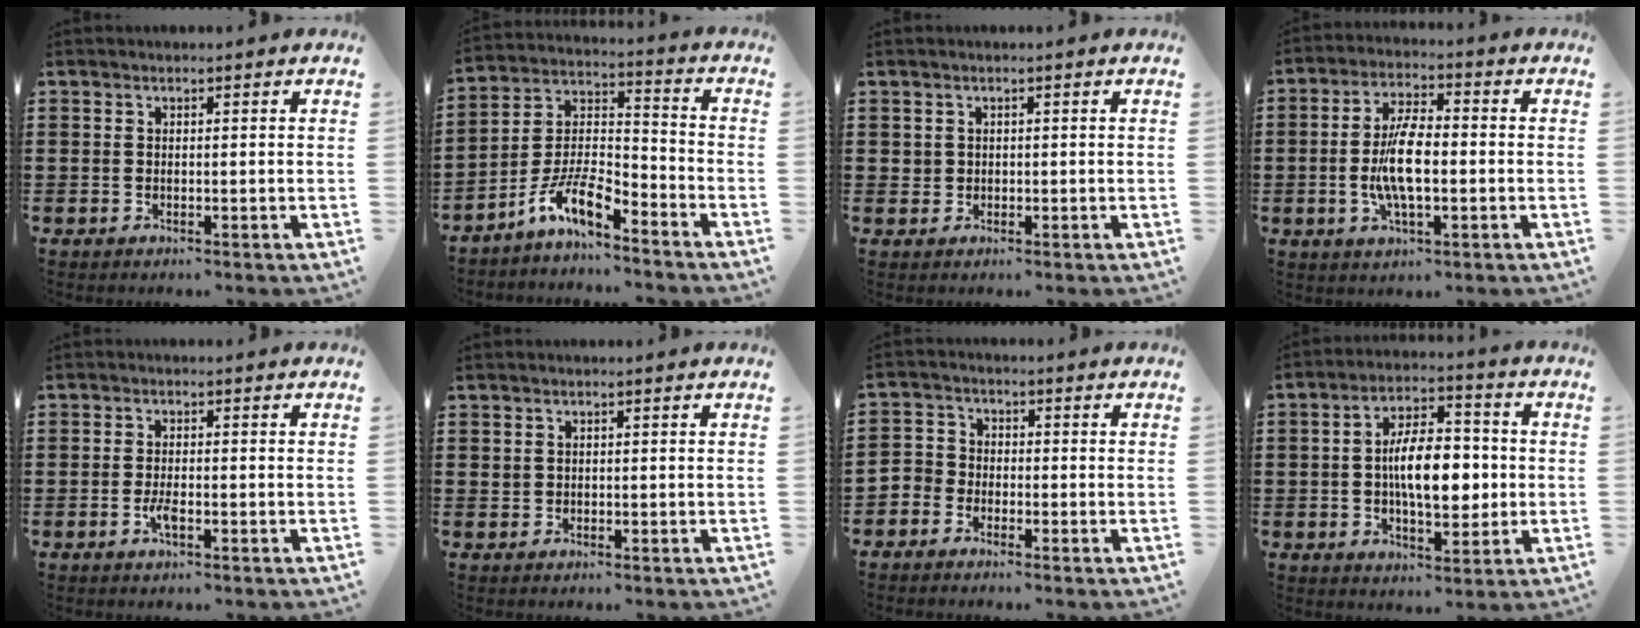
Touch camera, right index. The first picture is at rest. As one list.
[{"total": 9.0, "force": [-6.8, 2.8, 5.3], "torque": [-0.116, 0.004, -0.133]}, {"total": 1.1, "force": [0.5, 1.0, 0.2], "torque": [-0.004, 0.006, 0.009]}, {"total": 8.7, "force": [-1.0, 3.3, 8.0], "torque": [-0.172, -0.003, -0.024]}, {"total": 2.6, "force": [-1.0, 0.6, 2.3], "torque": [-0.054, -0.005, -0.023]}, {"total": 0.7, "force": [0.4, 0.6, 0.1], "torque": [-0.003, 0.005, 0.008]}, {"total": 2.6, "force": [-2.0, 1.6, 0.0], "torque": [-0.018, 0.006, -0.049]}, {"total": 9.5, "force": [-0.3, 4.6, 8.2], "torque": [-0.129, 0.004, -0.009]}]